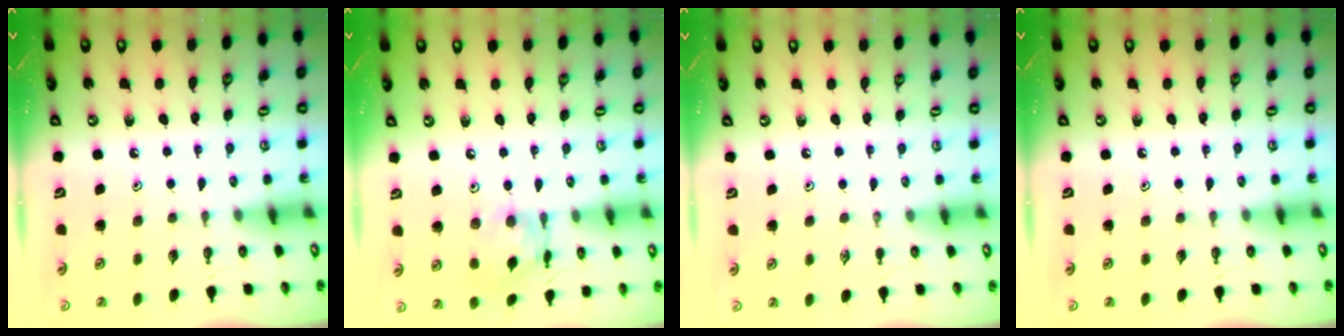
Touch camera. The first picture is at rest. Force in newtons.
{"total": 11.4, "press": 11.4, "slide": 0.9}
{"total": 0.0}
{"total": 0.0}